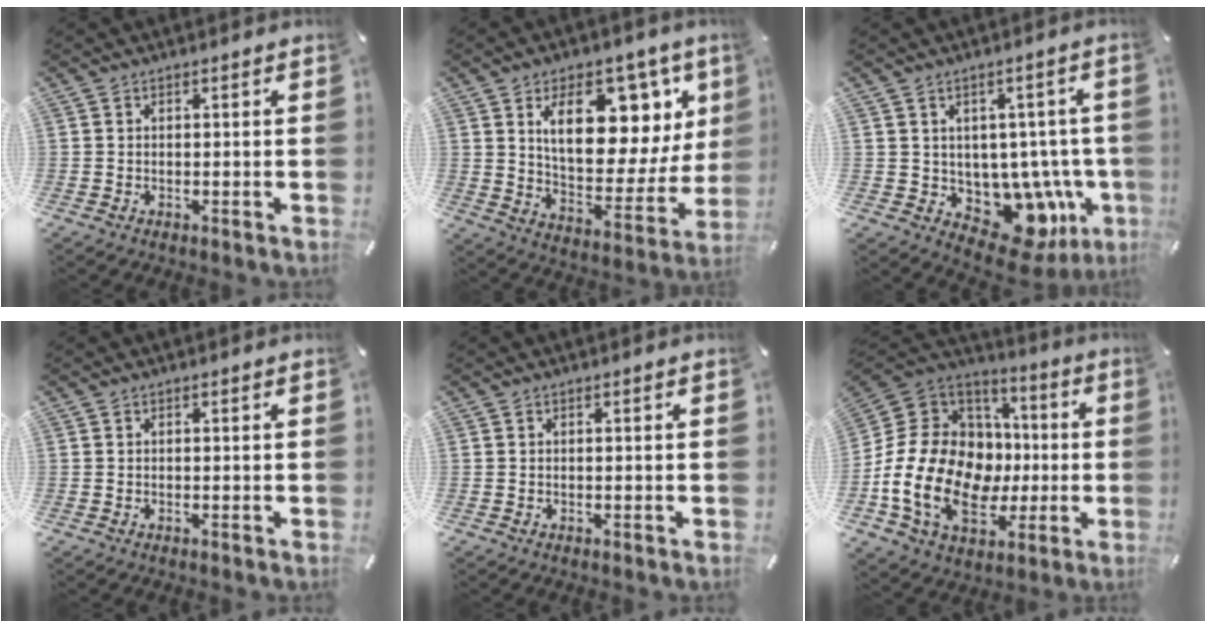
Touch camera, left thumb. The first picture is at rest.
{"total": 19.1, "force": [9.7, 10.6, 12.5], "torque": [-0.176, -0.058, 0.163]}
{"total": 10.6, "force": [-2.6, 7.8, 6.6], "torque": [-0.069, -0.014, -0.025]}
{"total": 0.0}
{"total": 0.0}
{"total": 22.1, "force": [-4.8, 16.5, 13.9], "torque": [-0.301, 0.012, -0.058]}